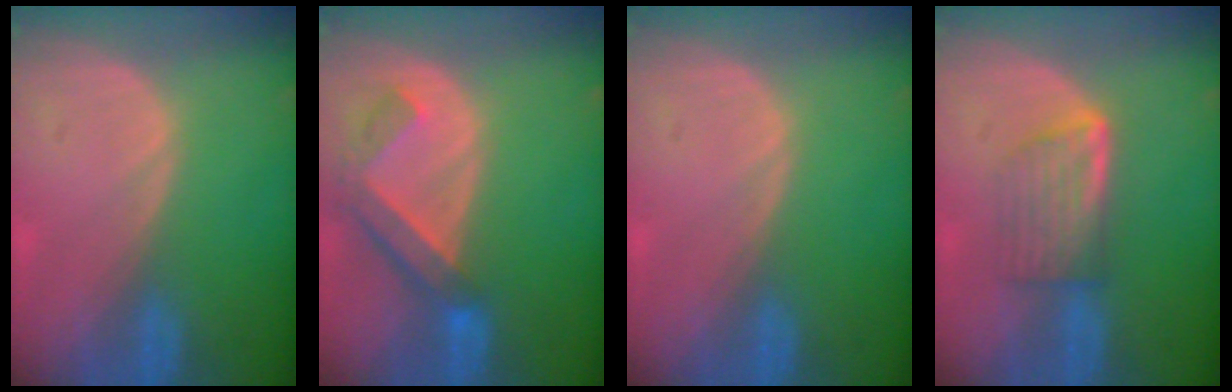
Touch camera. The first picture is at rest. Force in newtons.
{"total": 6.5, "press": 5.8, "slide": 3.0}
{"total": 0.0}
{"total": 5.7, "press": 5.3, "slide": 2.3}